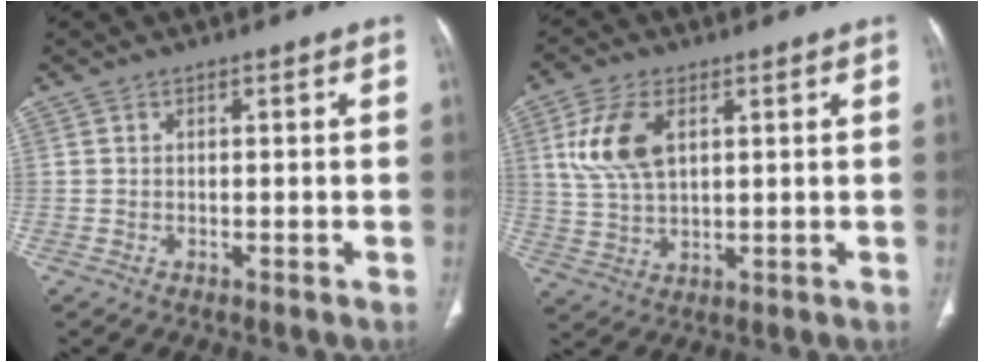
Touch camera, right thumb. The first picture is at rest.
{"total": 9.5, "force": [3.2, 5.3, 7.3], "torque": [-0.151, -0.007, 0.064]}